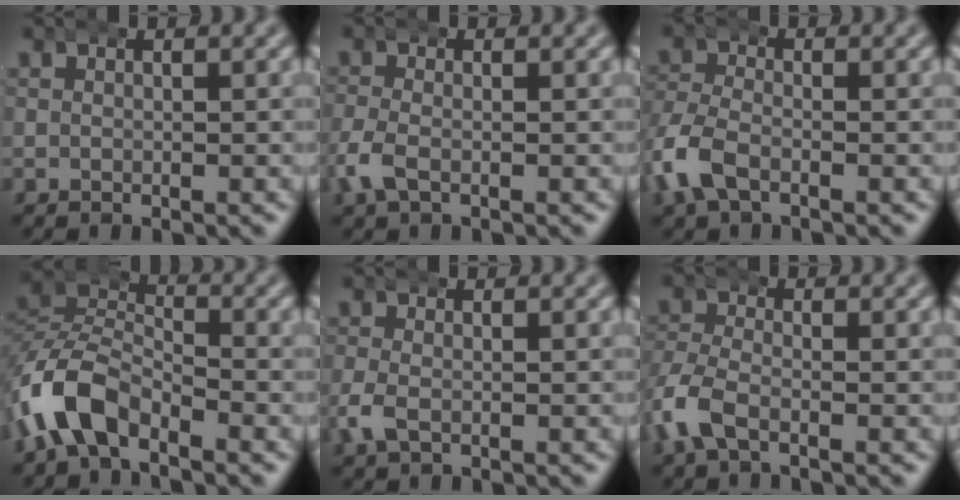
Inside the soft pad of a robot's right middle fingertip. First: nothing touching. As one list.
[{"total": 2.5, "force": [-1.1, 1.5, 1.6], "torque": [-0.051, -0.005, -0.019]}, {"total": 4.1, "force": [-1.6, 3.0, 2.3], "torque": [-0.080, -0.014, -0.026]}, {"total": 5.6, "force": [-2.5, 3.8, 3.3], "torque": [-0.085, -0.005, -0.049]}, {"total": 2.1, "force": [-0.7, 1.4, 1.4], "torque": [-0.045, -0.005, -0.011]}, {"total": 3.5, "force": [-1.5, 2.2, 2.2], "torque": [-0.076, -0.012, -0.025]}]